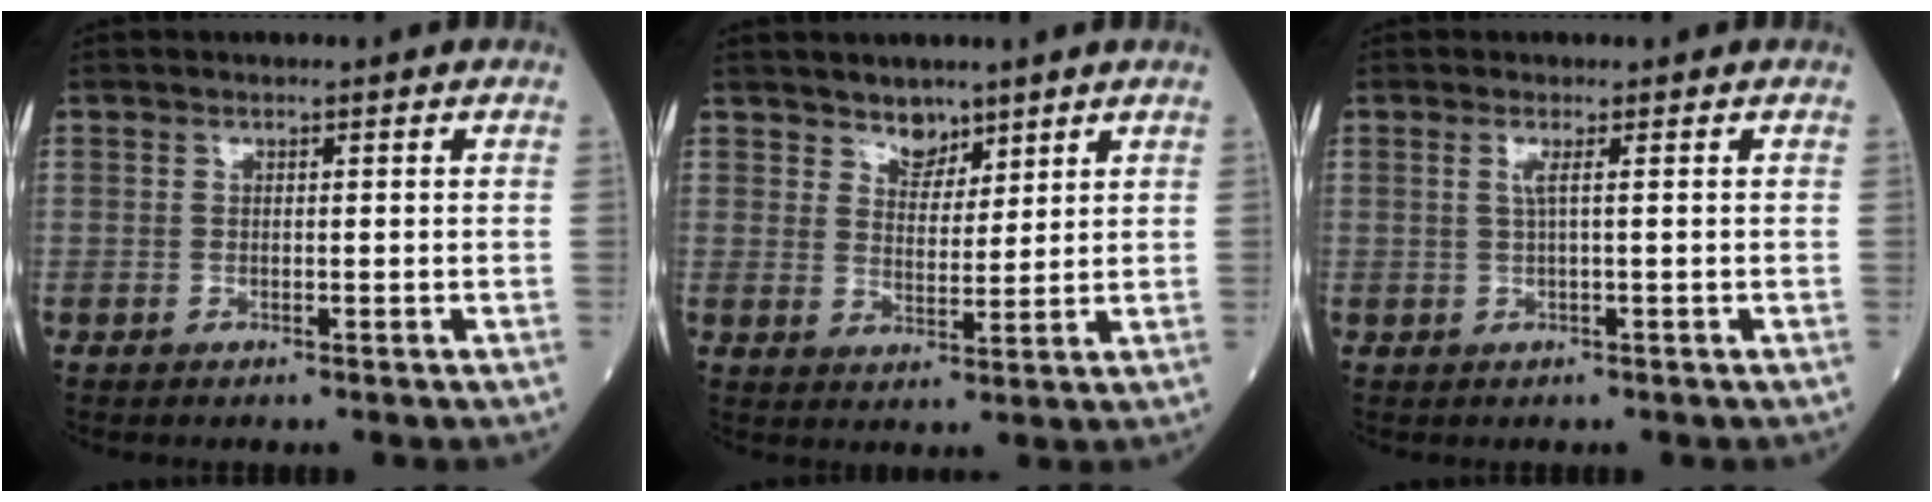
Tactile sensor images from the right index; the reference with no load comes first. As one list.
[{"total": 3.8, "force": [3.1, 2.0, 0.9], "torque": [-0.012, -0.001, 0.057]}, {"total": 1.4, "force": [0.3, -0.4, 1.3], "torque": [-0.033, 0.000, 0.006]}]